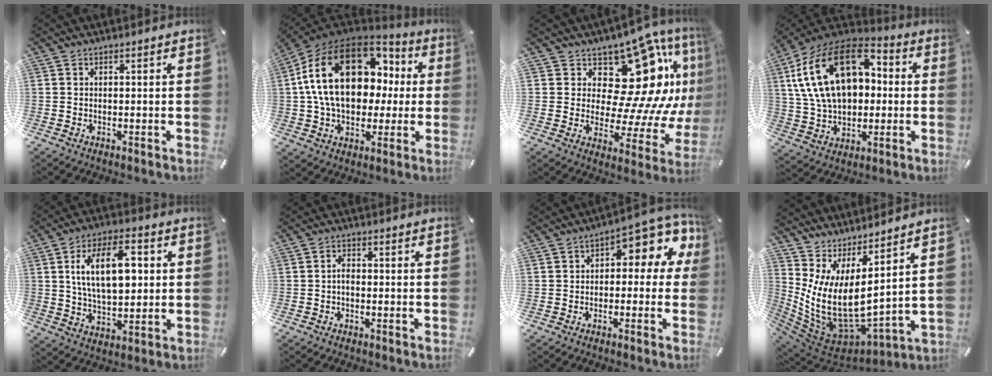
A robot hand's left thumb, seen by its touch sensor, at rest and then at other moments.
{"total": 24.5, "force": [5.4, 16.4, 17.3], "torque": [-0.328, -0.002, 0.094]}
{"total": 21.5, "force": [9.6, 11.9, 15.1], "torque": [-0.189, -0.102, 0.171]}
{"total": 22.6, "force": [5.4, 15.8, 15.2], "torque": [-0.302, -0.009, 0.091]}
{"total": 15.3, "force": [3.1, 8.5, 12.3], "torque": [-0.223, -0.001, 0.044]}
{"total": 2.1, "force": [-0.7, 1.1, 1.6], "torque": [-0.033, 0.006, -0.015]}
{"total": 7.9, "force": [3.1, 4.1, 5.9], "torque": [-0.071, -0.032, 0.048]}
{"total": 11.8, "force": [1.4, 6.2, 9.9], "torque": [-0.238, -0.064, 0.029]}